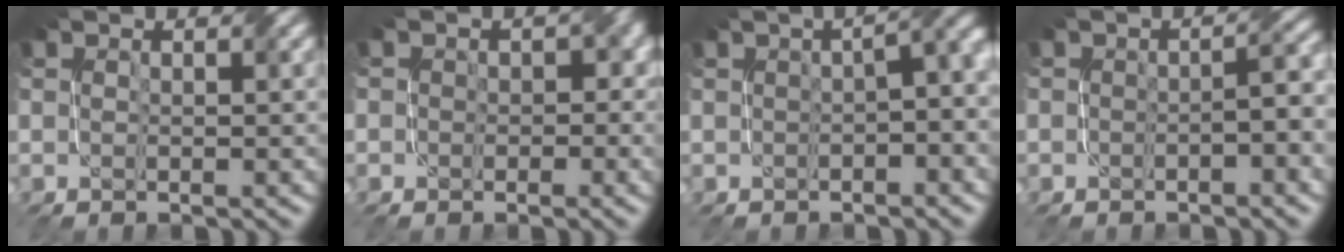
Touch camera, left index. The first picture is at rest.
{"total": 3.4, "force": [-0.4, 2.8, 1.9], "torque": [0.001, 0.005, -0.004]}
{"total": 7.4, "force": [0.1, 3.3, 6.7], "torque": [-0.029, 0.027, -0.011]}
{"total": 2.2, "force": [-1.2, 0.6, 1.8], "torque": [-0.024, 0.013, -0.017]}